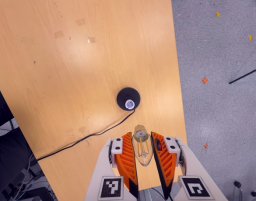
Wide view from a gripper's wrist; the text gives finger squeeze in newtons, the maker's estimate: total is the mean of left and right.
{"total": 11.3, "left": 11.8, "right": 10.9}